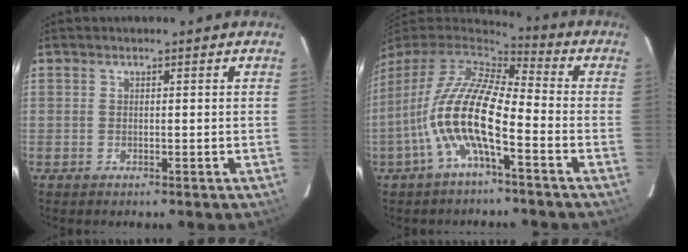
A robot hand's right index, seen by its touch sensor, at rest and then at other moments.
{"total": 14.8, "force": [-5.2, 3.8, 13.3], "torque": [-0.255, -0.013, -0.104]}